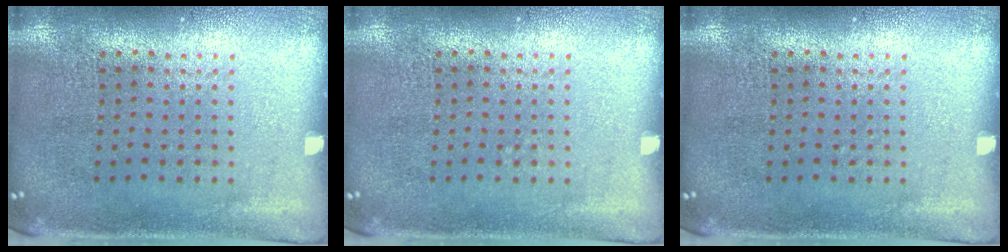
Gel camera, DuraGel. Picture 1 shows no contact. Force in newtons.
{"total": 0.0}
{"total": 0.0}